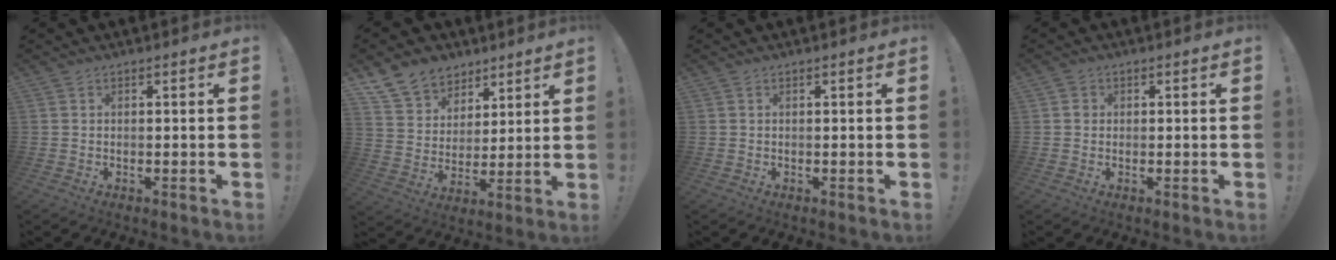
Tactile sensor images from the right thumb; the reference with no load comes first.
{"total": 11.8, "force": [8.4, 7.8, 2.7], "torque": [-0.048, -0.061, 0.164]}
{"total": 0.0}
{"total": 1.6, "force": [0.2, 1.5, 0.5], "torque": [0.002, 0.001, 0.000]}